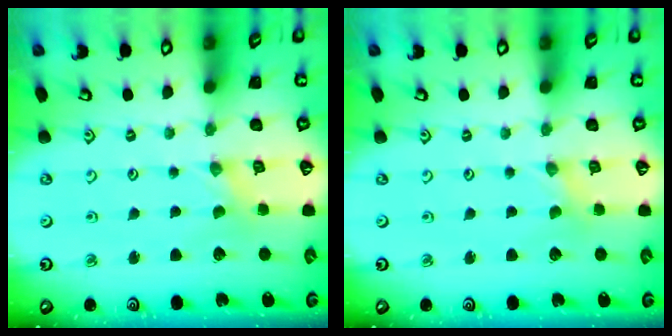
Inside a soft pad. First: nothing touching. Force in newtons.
{"total": 0.0}